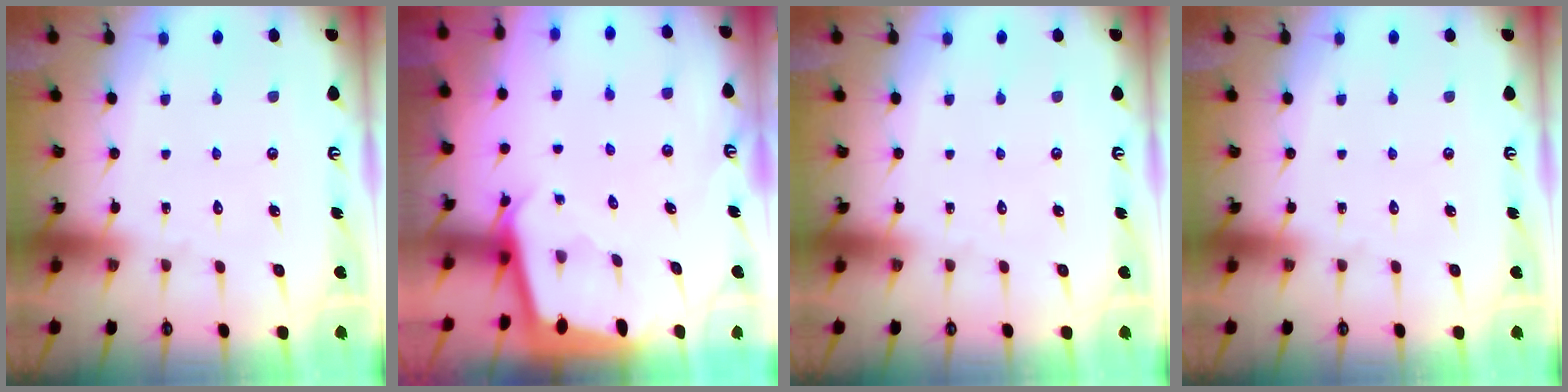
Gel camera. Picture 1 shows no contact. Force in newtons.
{"total": 1.9, "press": 1.9, "slide": 0.1}
{"total": 0.0}
{"total": 0.0}